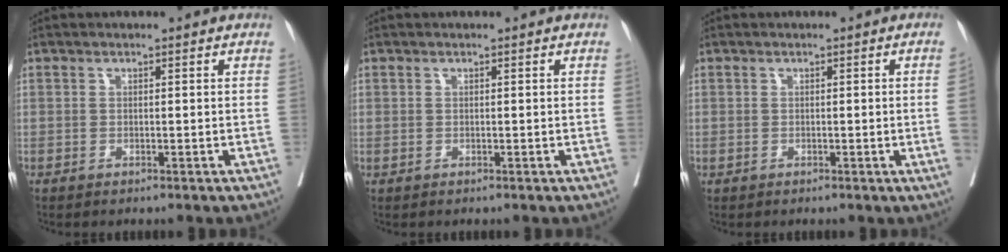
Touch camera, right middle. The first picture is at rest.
{"total": 0.0}
{"total": 1.9, "force": [0.0, -1.0, 1.6], "torque": [-0.024, -0.001, 0.002]}